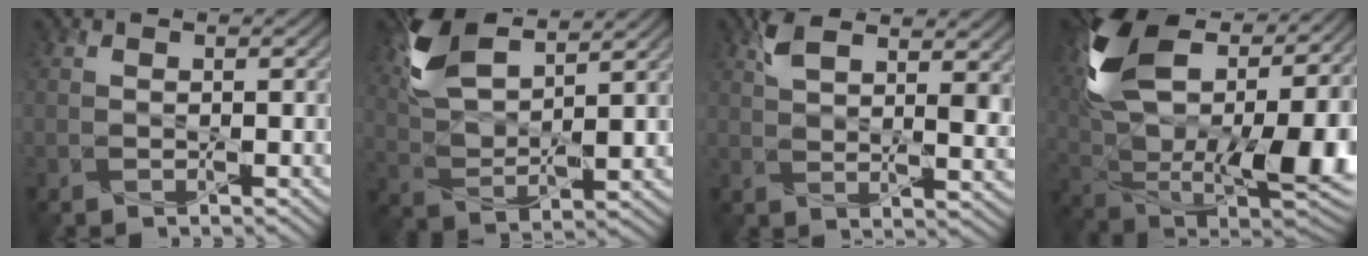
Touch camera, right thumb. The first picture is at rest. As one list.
[{"total": 10.0, "force": [6.2, 3.6, 6.9], "torque": [-0.163, 0.009, 0.127]}, {"total": 9.0, "force": [4.4, 3.5, 7.0], "torque": [-0.134, 0.000, 0.085]}, {"total": 19.3, "force": [5.3, 11.6, 14.5], "torque": [-0.292, 0.000, 0.101]}]